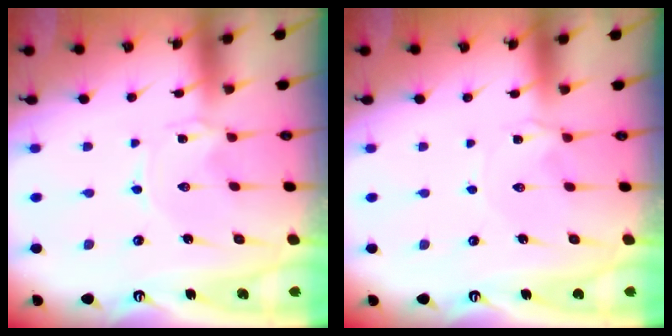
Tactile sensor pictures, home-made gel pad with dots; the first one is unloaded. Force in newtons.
{"total": 1.9, "press": 1.8, "slide": 0.4}